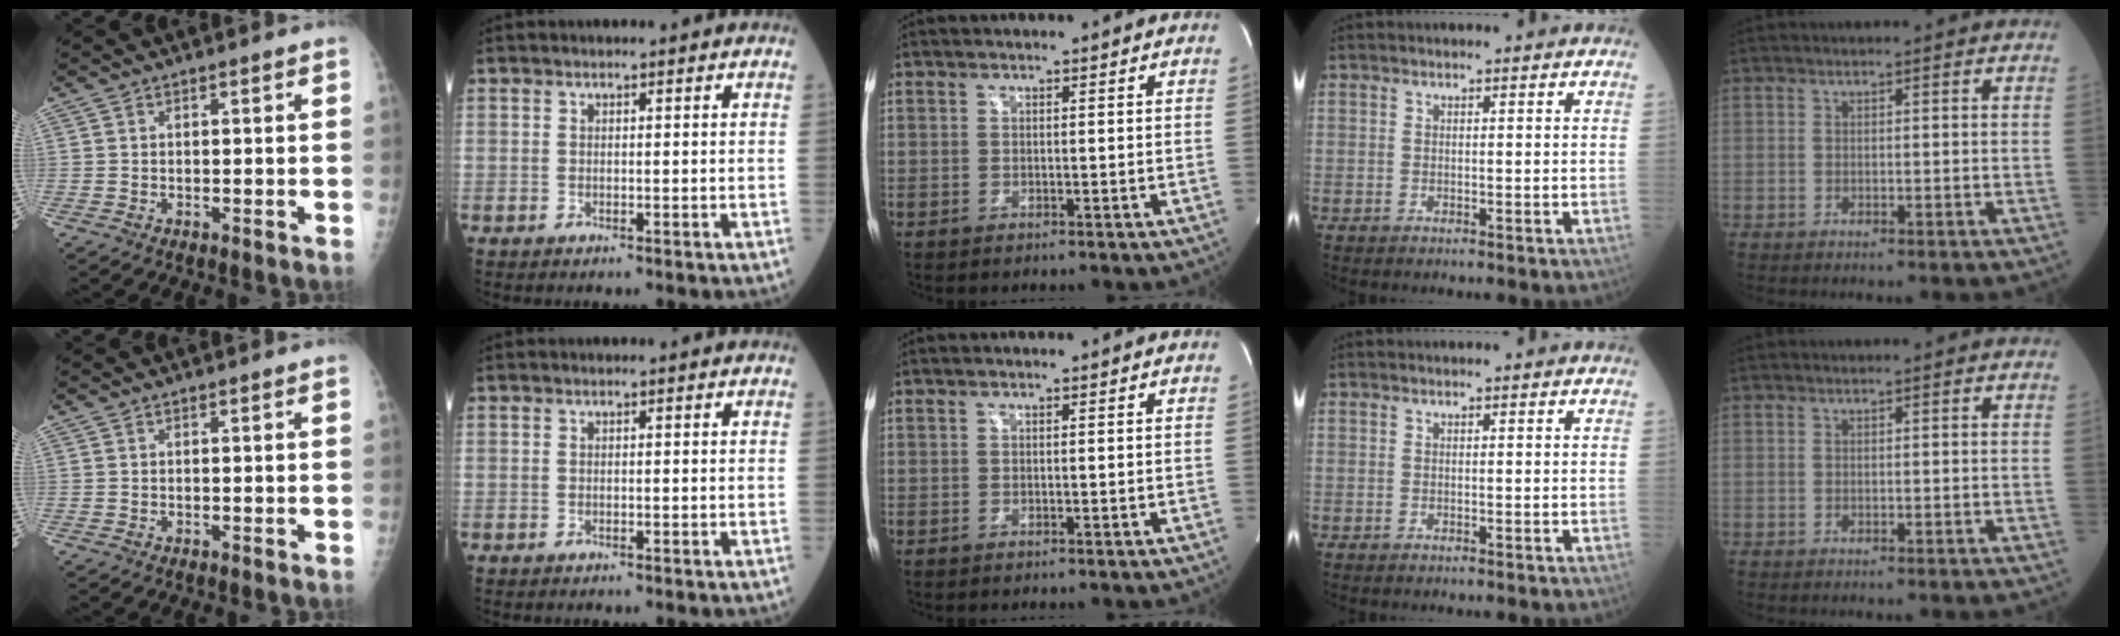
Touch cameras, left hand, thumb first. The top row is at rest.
{}